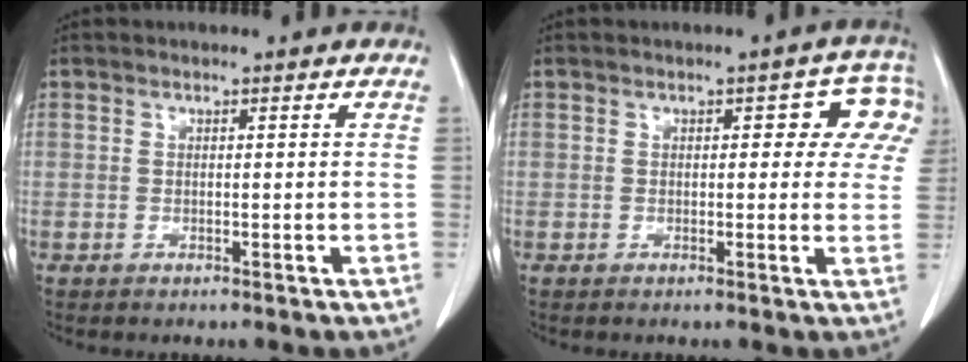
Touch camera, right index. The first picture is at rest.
{"total": 5.7, "force": [1.9, 3.3, 4.2], "torque": [-0.020, 0.025, 0.015]}